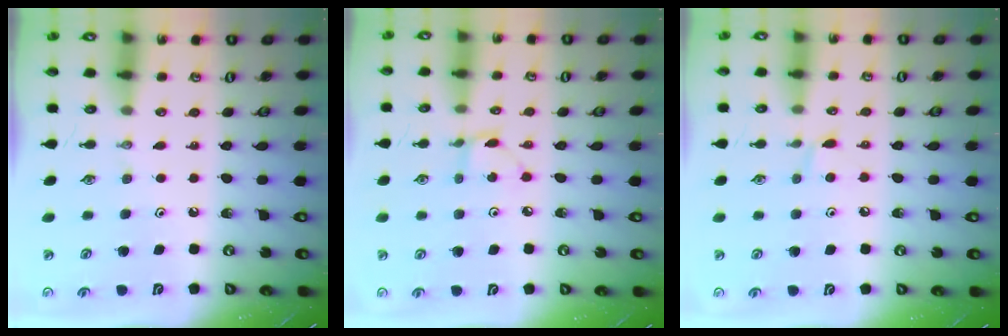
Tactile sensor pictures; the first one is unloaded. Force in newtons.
{"total": 2.1, "press": 2.0, "slide": 0.2}
{"total": 5.1, "press": 5.1, "slide": 0.5}